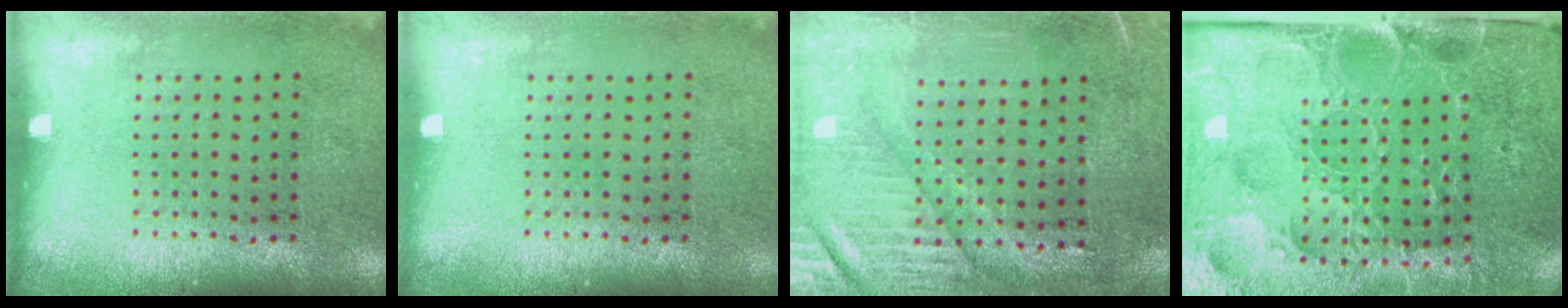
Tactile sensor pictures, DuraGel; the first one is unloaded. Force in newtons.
{"total": 0.0}
{"total": 3.5, "press": 3.1, "slide": 1.6}
{"total": 5.1, "press": 4.1, "slide": 3.0}